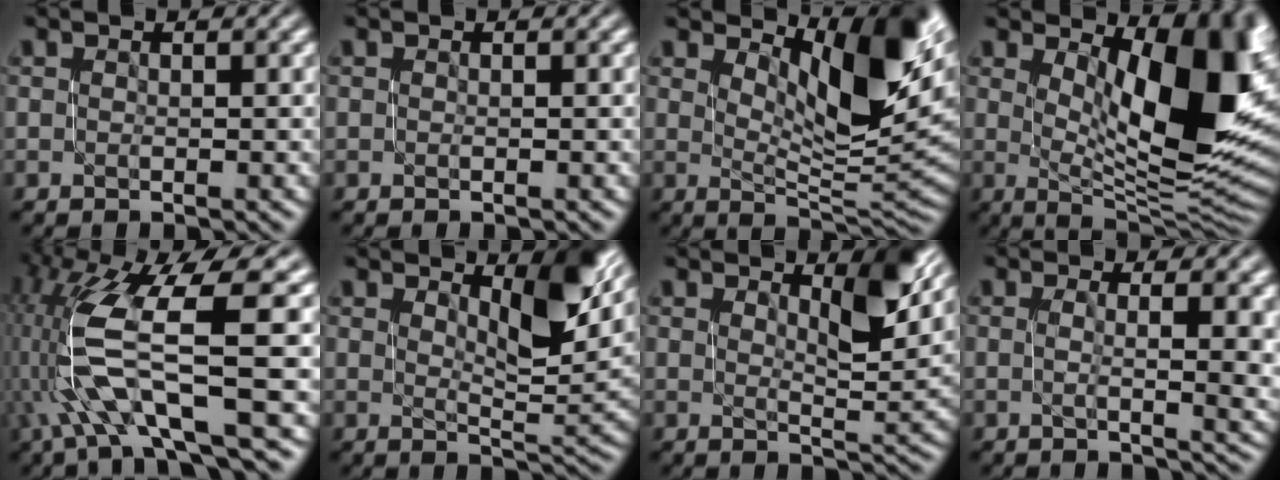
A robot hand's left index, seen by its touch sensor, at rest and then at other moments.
{"total": 0.0}
{"total": 10.0, "force": [4.5, 3.3, 8.3], "torque": [-0.122, -0.006, 0.086]}
{"total": 13.4, "force": [3.3, 5.8, 11.7], "torque": [-0.137, -0.009, 0.060]}
{"total": 11.0, "force": [-1.9, 2.7, 10.5], "torque": [-0.219, -0.005, -0.023]}
{"total": 6.0, "force": [2.9, 1.7, 4.9], "torque": [-0.066, -0.009, 0.052]}
{"total": 4.8, "force": [2.5, 1.2, 3.9], "torque": [-0.053, -0.009, 0.043]}
{"total": 5.9, "force": [0.6, 2.3, 5.4], "torque": [-0.056, -0.002, 0.007]}